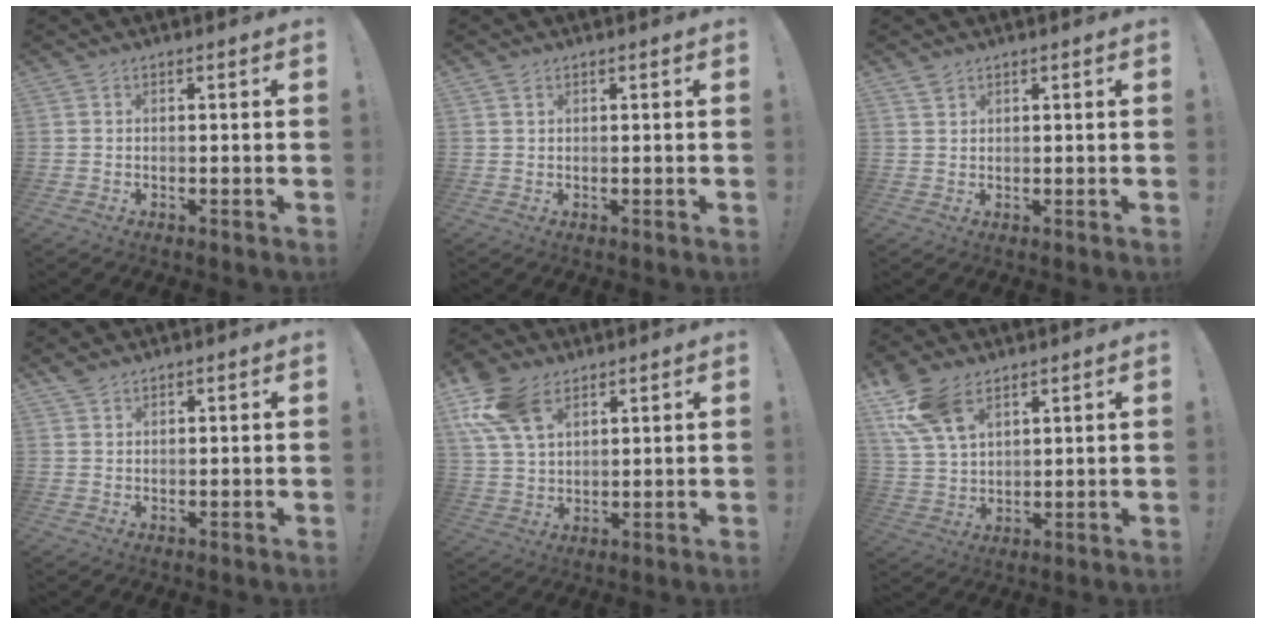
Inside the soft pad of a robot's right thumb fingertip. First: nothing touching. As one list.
[{"total": 1.1, "force": [0.8, 0.7, 0.4], "torque": [-0.002, -0.003, 0.016]}, {"total": 1.9, "force": [1.6, 0.9, 0.4], "torque": [-0.003, -0.010, 0.032]}, {"total": 2.1, "force": [1.9, 0.8, 0.5], "torque": [-0.006, -0.012, 0.035]}, {"total": 13.6, "force": [7.4, 8.5, 7.5], "torque": [-0.151, -0.028, 0.145]}, {"total": 12.7, "force": [7.8, 7.1, 7.2], "torque": [-0.140, -0.032, 0.152]}]